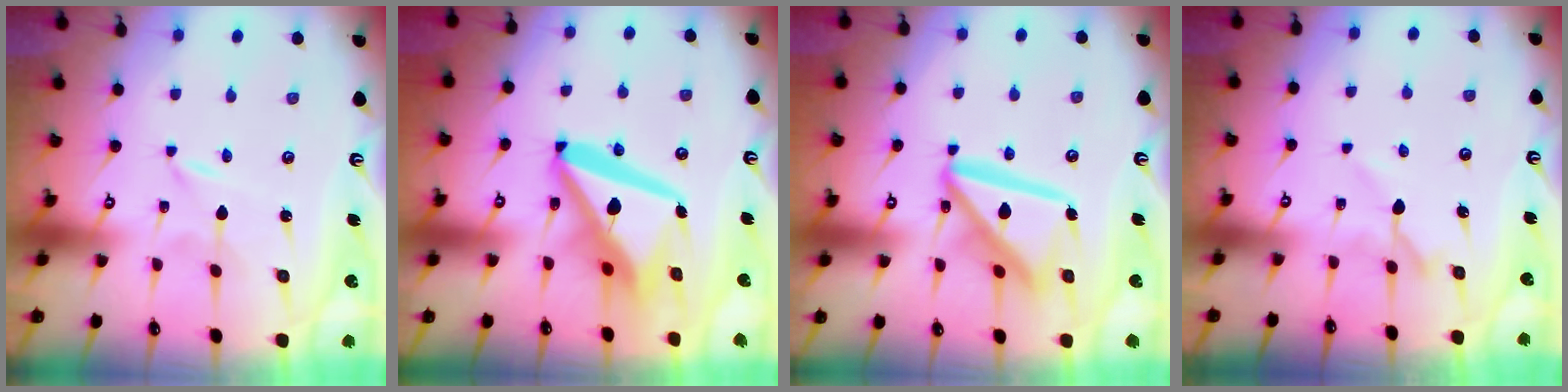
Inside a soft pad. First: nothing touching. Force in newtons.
{"total": 17.1, "press": 16.9, "slide": 2.2}
{"total": 15.9, "press": 15.8, "slide": 1.6}
{"total": 5.5, "press": 5.4, "slide": 0.9}